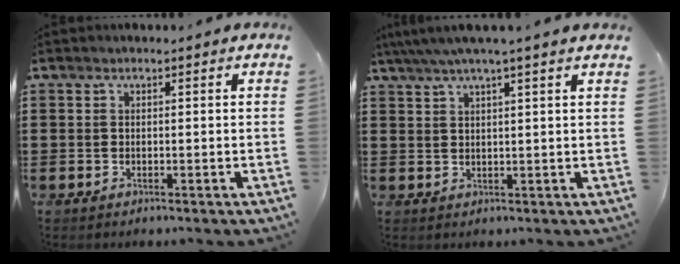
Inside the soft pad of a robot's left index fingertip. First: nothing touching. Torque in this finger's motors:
{"motor_torque": [2.14, 0.00, 0.55, 0.21]}